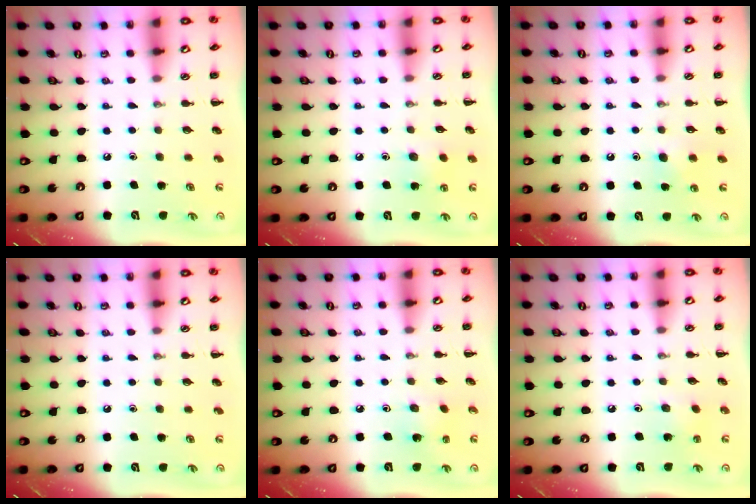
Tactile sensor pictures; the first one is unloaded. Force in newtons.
{"total": 6.6, "press": 6.4, "slide": 1.8}
{"total": 4.2, "press": 3.8, "slide": 1.7}
{"total": 0.0}
{"total": 1.8, "press": 1.7, "slide": 0.7}
{"total": 2.2, "press": 2.1, "slide": 0.7}